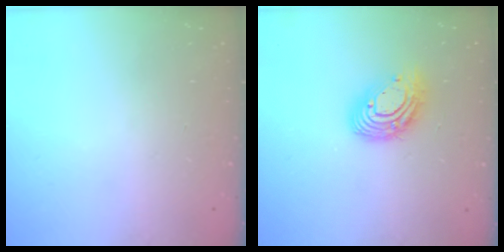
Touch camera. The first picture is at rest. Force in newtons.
{"total": 13.9, "press": 13.9, "slide": 1.2}